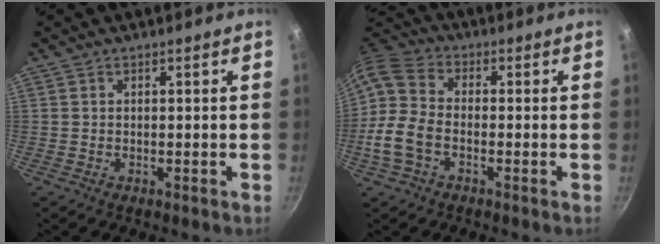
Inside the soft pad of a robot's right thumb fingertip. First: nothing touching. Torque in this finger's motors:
{"motor_torque": [0.30, 1.83, 1.47, -0.73, 0.31]}